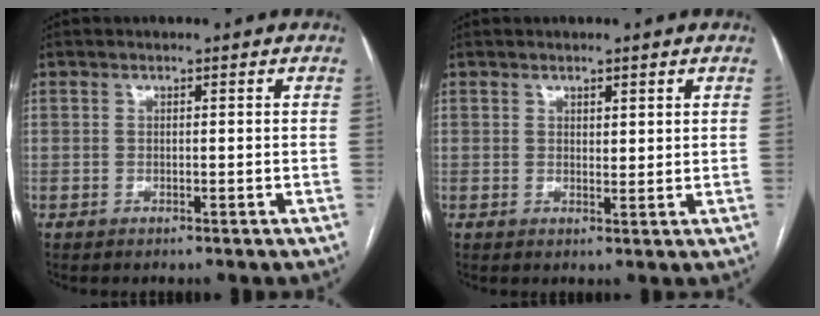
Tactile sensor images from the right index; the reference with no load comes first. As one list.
[{"total": 1.7, "force": [1.1, 0.8, 1.0], "torque": [-0.014, -0.005, 0.019]}]